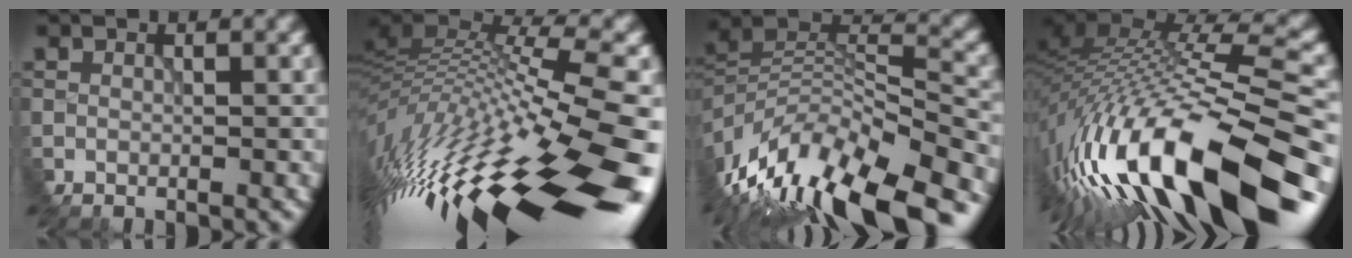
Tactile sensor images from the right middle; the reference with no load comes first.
{"total": 15.4, "force": [-2.1, 3.7, 14.8], "torque": [-0.267, -0.006, -0.033]}
{"total": 12.3, "force": [-7.4, 4.5, 8.7], "torque": [-0.203, 0.009, -0.124]}
{"total": 15.7, "force": [-7.6, 3.6, 13.3], "torque": [-0.253, 0.006, -0.133]}